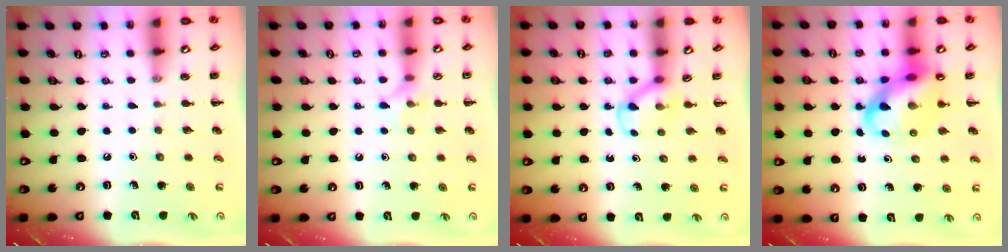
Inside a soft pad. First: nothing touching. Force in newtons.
{"total": 5.6, "press": 5.5, "slide": 0.6}
{"total": 3.2, "press": 3.0, "slide": 1.1}
{"total": 12.1, "press": 11.7, "slide": 3.3}